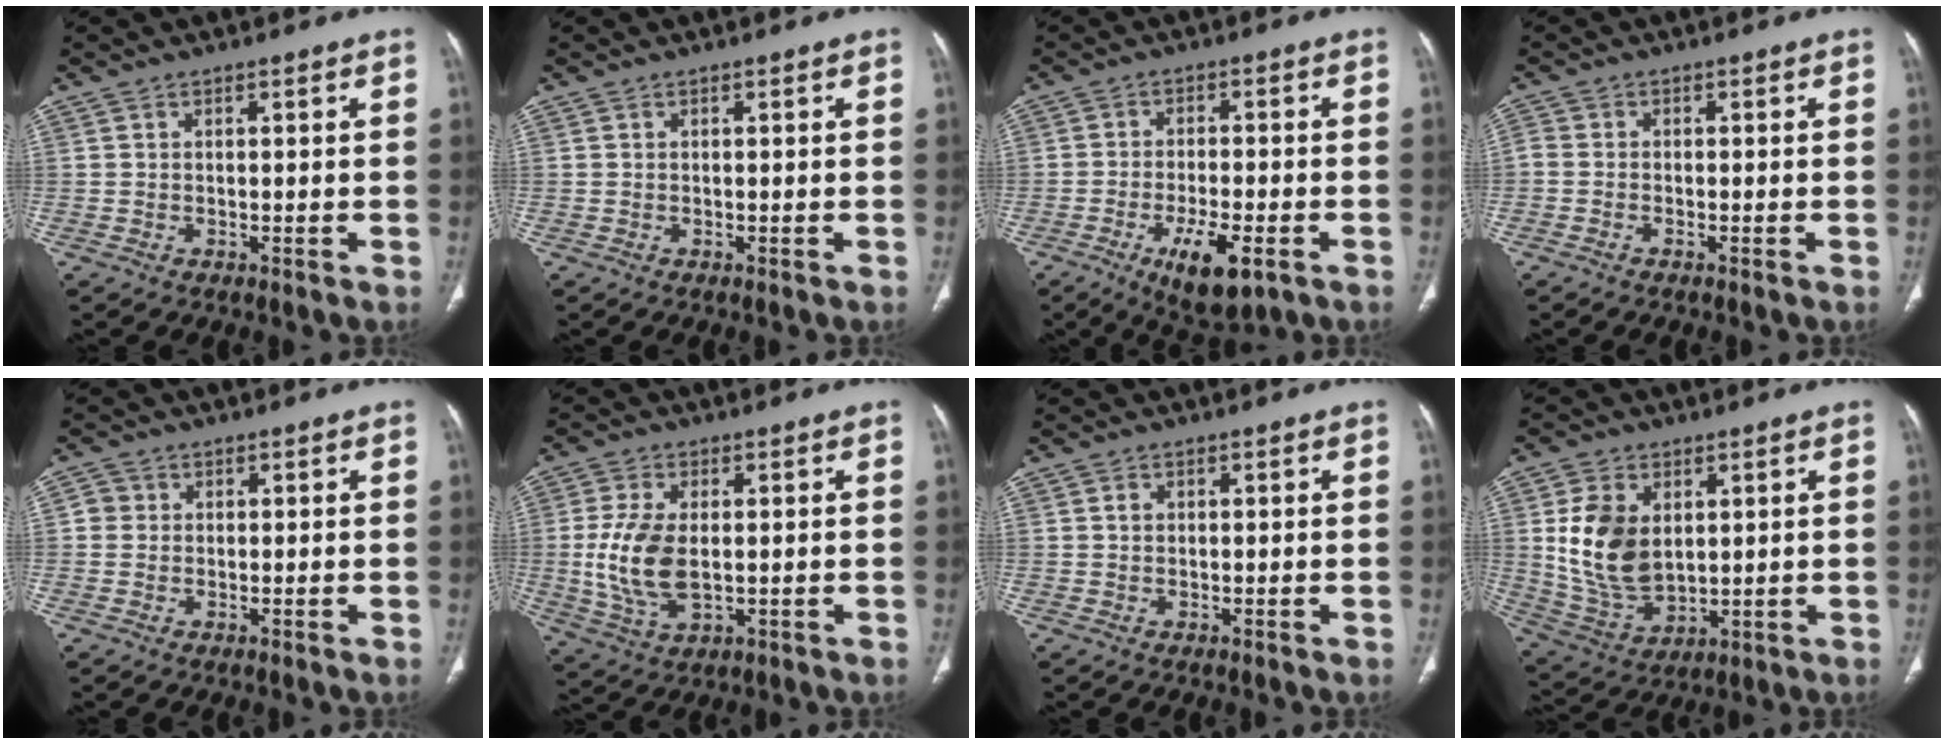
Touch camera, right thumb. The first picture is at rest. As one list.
[{"total": 0.0}, {"total": 9.7, "force": [-4.5, 3.5, 7.8], "torque": [-0.125, 0.005, -0.065]}, {"total": 1.7, "force": [-1.0, 0.9, 1.0], "torque": [-0.028, 0.006, -0.025]}, {"total": 2.3, "force": [0.2, 2.2, 0.6], "torque": [0.003, 0.005, -0.001]}, {"total": 10.7, "force": [-0.1, 5.9, 9.0], "torque": [-0.189, -0.006, 0.007]}, {"total": 1.0, "force": [0.2, 0.9, 0.5], "torque": [-0.003, 0.003, 0.001]}, {"total": 13.2, "force": [2.7, 8.8, 9.5], "torque": [-0.157, -0.016, 0.066]}]